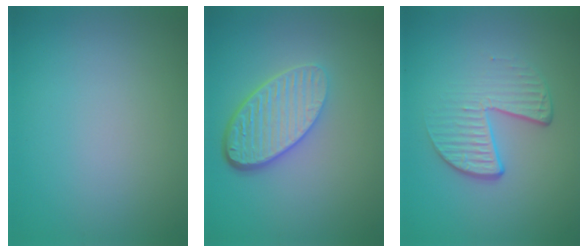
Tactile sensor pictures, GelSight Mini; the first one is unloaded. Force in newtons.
{"total": 5.3, "press": 3.8, "slide": 3.7}
{"total": 4.2, "press": 2.6, "slide": 3.3}